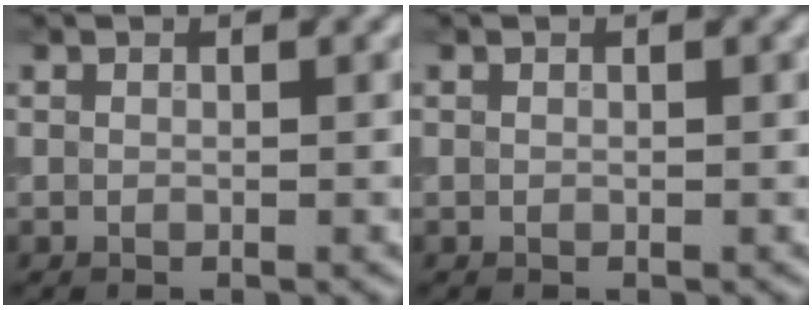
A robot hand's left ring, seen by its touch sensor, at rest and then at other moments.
{"total": 0.0}